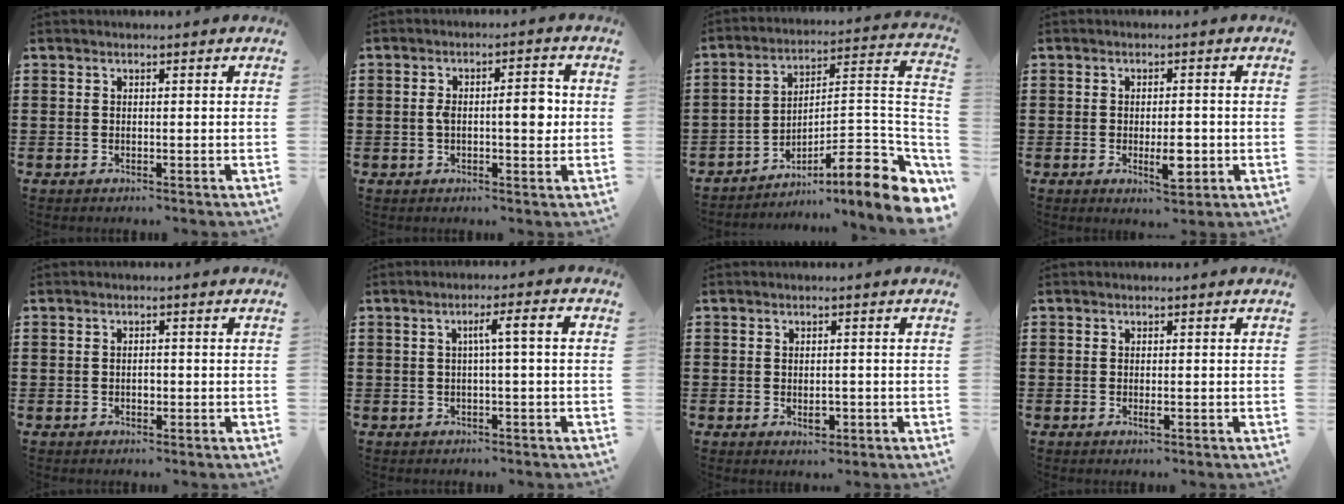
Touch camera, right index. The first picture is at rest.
{"total": 5.0, "force": [0.0, 1.8, 4.7], "torque": [-0.071, -0.001, -0.007]}
{"total": 8.7, "force": [-5.5, 1.1, 6.6], "torque": [-0.089, -0.021, -0.113]}
{"total": 4.5, "force": [-1.2, 1.7, 4.0], "torque": [-0.058, 0.002, -0.021]}
{"total": 1.4, "force": [-0.3, 0.6, 1.2], "torque": [-0.024, -0.001, -0.005]}
{"total": 3.6, "force": [0.0, 0.0, 3.6], "torque": [-0.066, 0.001, -0.005]}
{"total": 2.3, "force": [-0.4, 1.2, 2.0], "torque": [-0.029, -0.003, -0.009]}
{"total": 1.0, "force": [-0.2, 0.3, 1.0], "torque": [-0.019, -0.004, -0.003]}